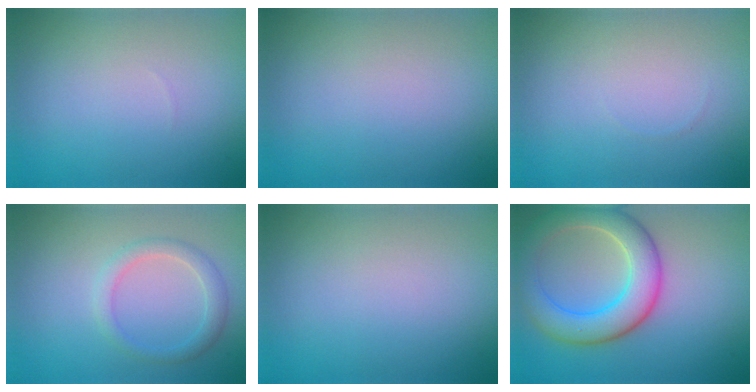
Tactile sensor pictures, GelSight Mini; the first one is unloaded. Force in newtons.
{"total": 0.0}
{"total": 0.0}
{"total": 2.3, "press": 2.3, "slide": 0.1}
{"total": 0.0}
{"total": 6.9, "press": 6.8, "slide": 0.7}